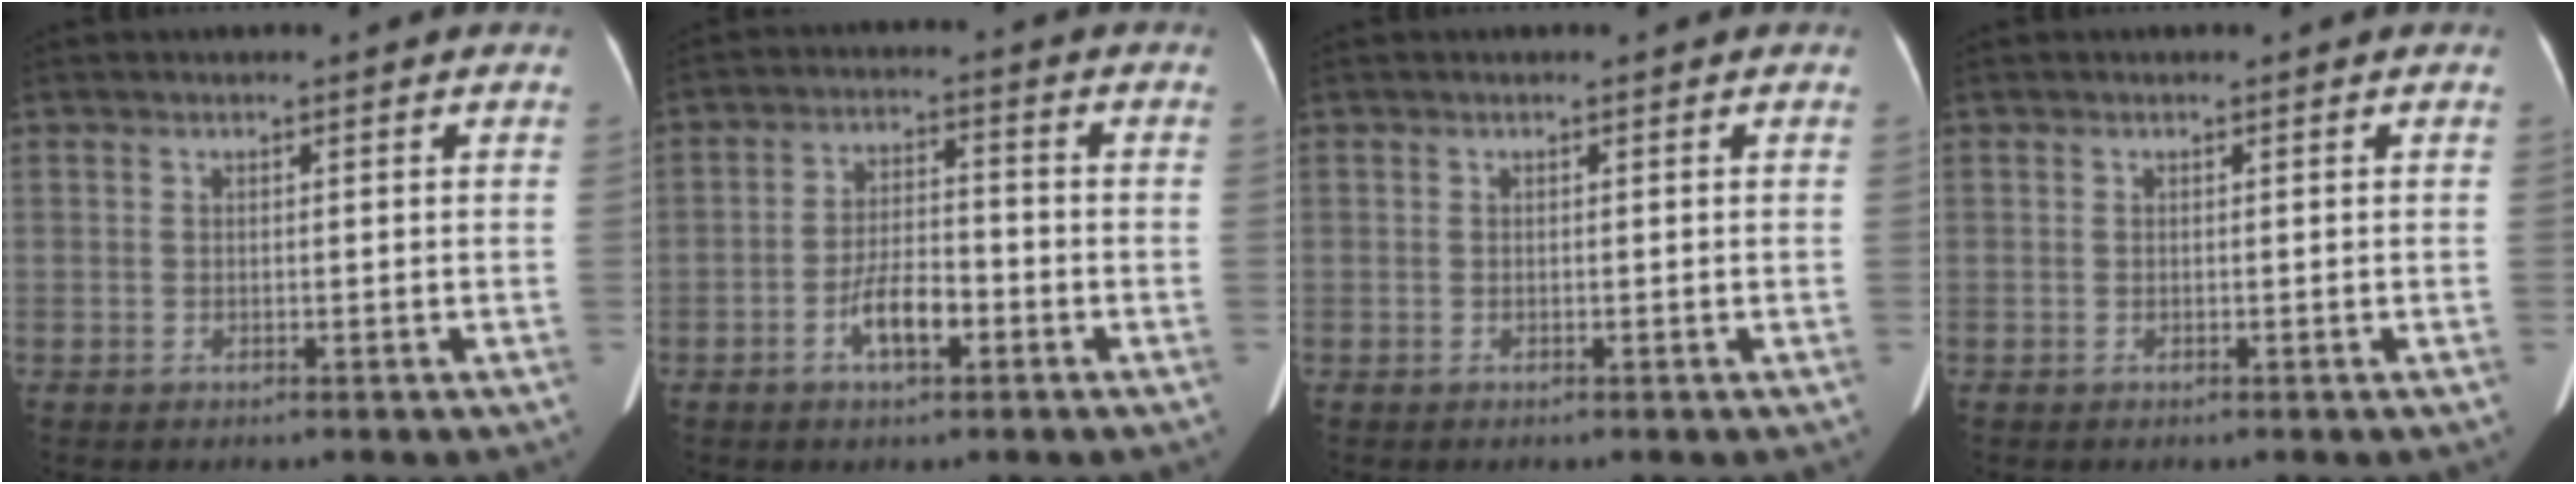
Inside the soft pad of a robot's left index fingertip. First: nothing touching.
{"total": 6.1, "force": [-2.8, 2.2, 5.0], "torque": [-0.096, 0.008, -0.050]}
{"total": 0.0}
{"total": 0.0}